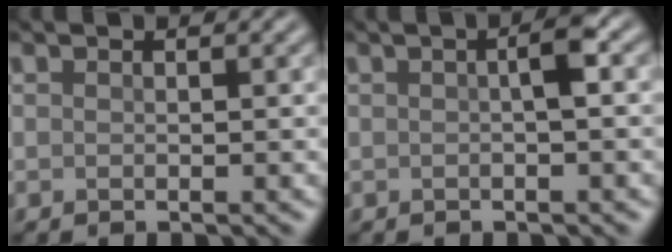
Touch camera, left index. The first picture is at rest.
{"total": 1.8, "force": [0.0, 0.2, 1.8], "torque": [-0.032, 0.009, 0.000]}